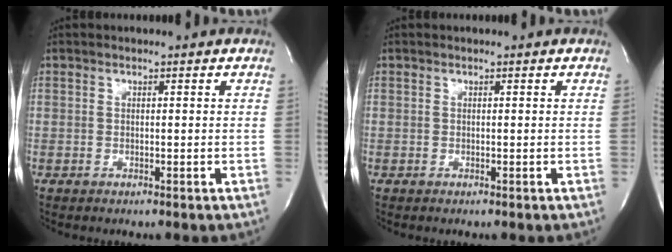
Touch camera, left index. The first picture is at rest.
{"total": 0.0}